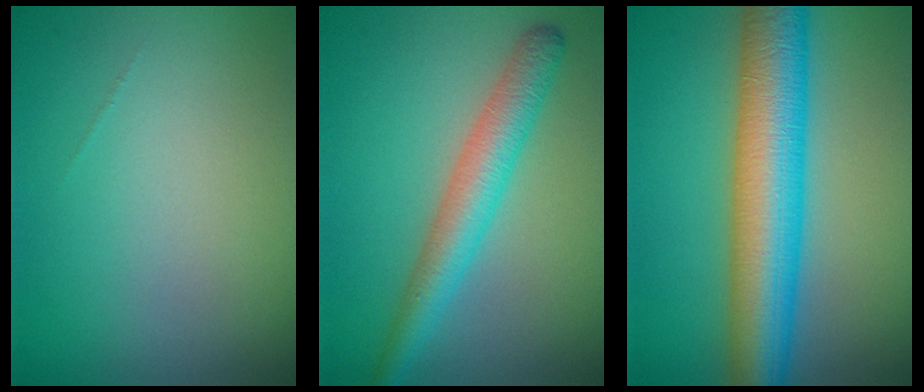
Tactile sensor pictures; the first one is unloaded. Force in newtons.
{"total": 4.2, "press": 4.2, "slide": 0.2}
{"total": 9.3, "press": 9.3, "slide": 0.1}